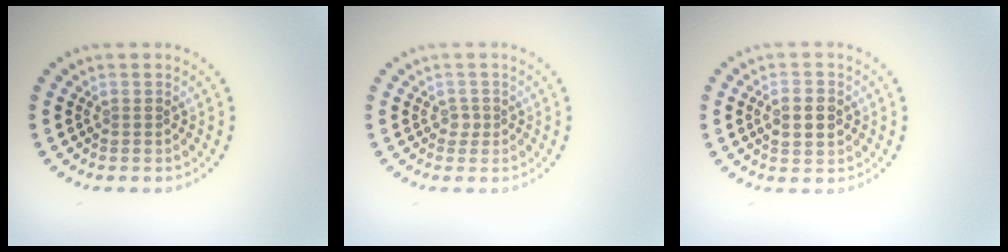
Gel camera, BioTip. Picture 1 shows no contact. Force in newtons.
{"total": 0.9, "press": 0.7, "slide": 0.5}
{"total": 3.0, "press": 3.0, "slide": 0.0}